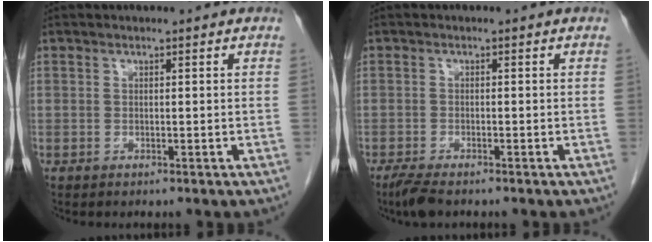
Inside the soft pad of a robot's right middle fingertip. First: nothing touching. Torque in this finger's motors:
{"motor_torque": [0.46, -0.29, 0.00, 0.00]}